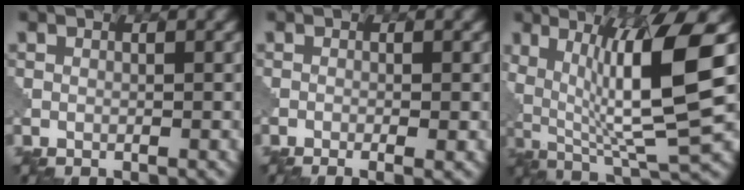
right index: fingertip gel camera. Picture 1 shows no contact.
{"total": 2.1, "force": [-0.8, 0.7, 1.8], "torque": [-0.007, 0.003, -0.016]}
{"total": 9.9, "force": [1.9, 1.8, 9.5], "torque": [-0.166, -0.006, 0.046]}